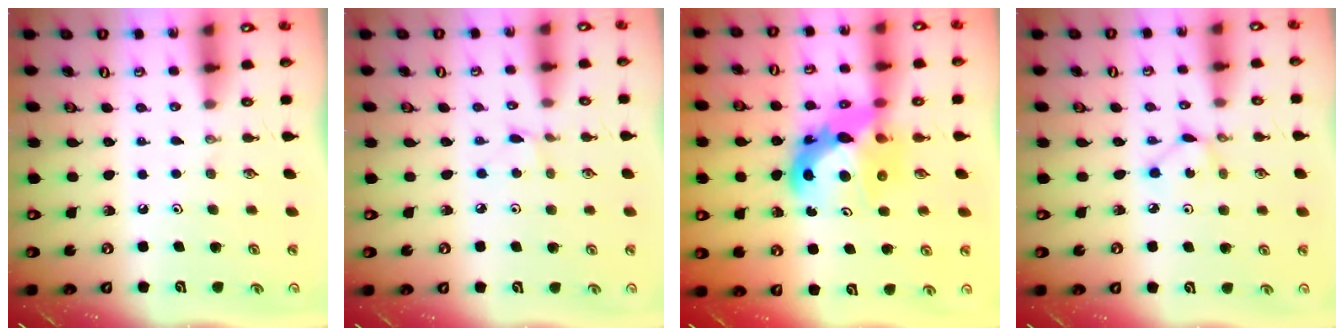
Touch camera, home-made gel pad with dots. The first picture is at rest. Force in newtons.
{"total": 2.2, "press": 2.2, "slide": 0.3}
{"total": 12.3, "press": 12.2, "slide": 1.1}
{"total": 1.9, "press": 1.9, "slide": 0.2}